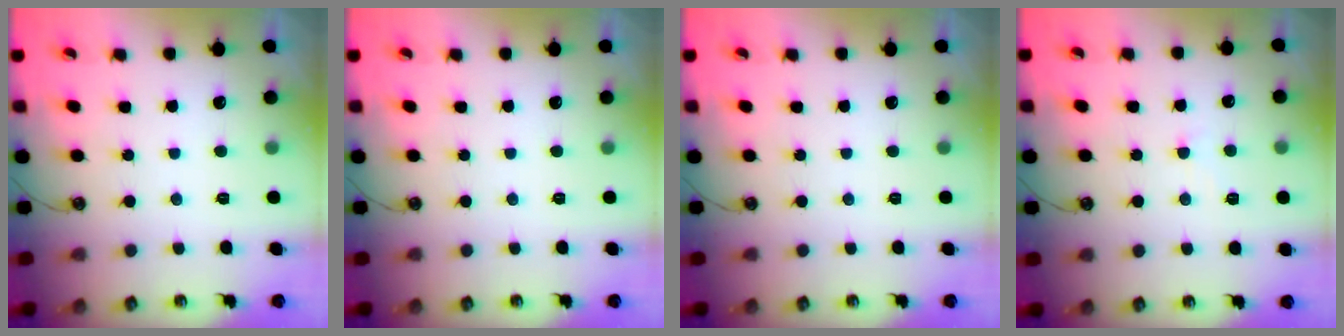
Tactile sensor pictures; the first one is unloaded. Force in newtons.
{"total": 0.0}
{"total": 0.0}
{"total": 0.5, "press": 0.3, "slide": 0.4}